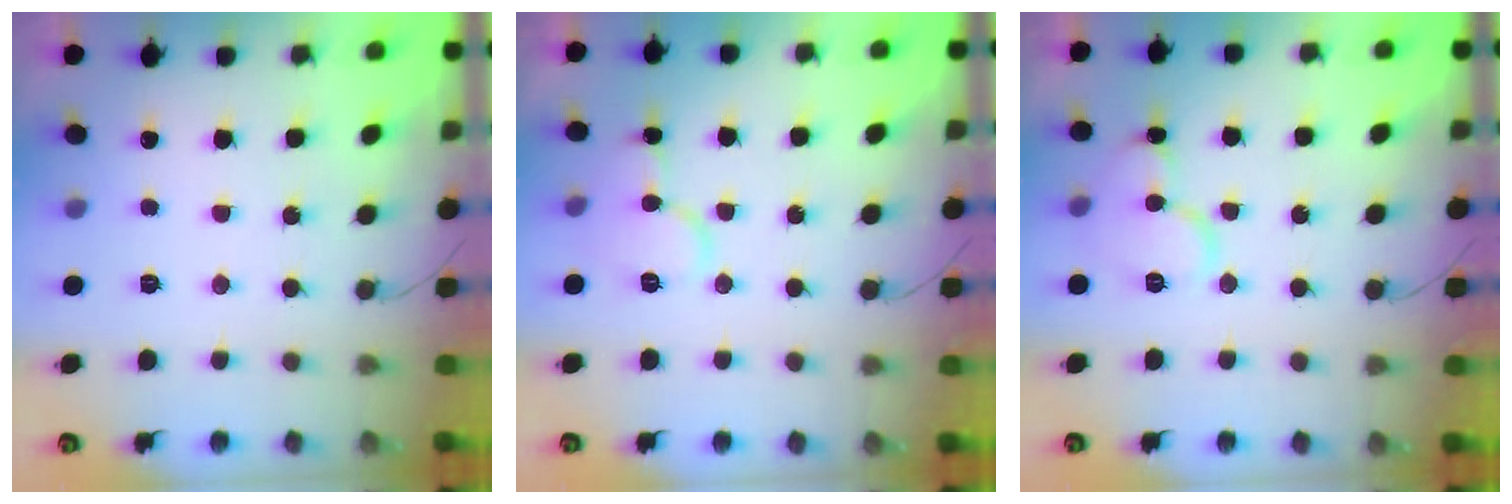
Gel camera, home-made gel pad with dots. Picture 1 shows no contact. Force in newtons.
{"total": 9.4, "press": 9.4, "slide": 1.0}
{"total": 11.2, "press": 11.1, "slide": 1.2}